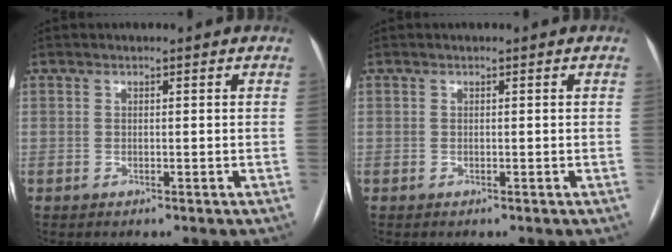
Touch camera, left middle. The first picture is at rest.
{"total": 0.0}